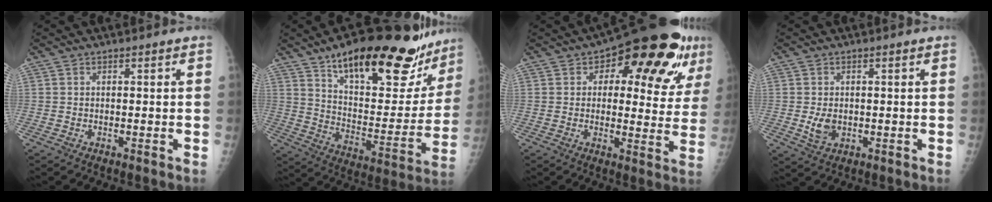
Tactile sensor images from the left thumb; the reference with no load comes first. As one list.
[{"total": 29.8, "force": [20.7, 10.6, 18.6], "torque": [-0.229, -0.073, 0.306]}, {"total": 20.1, "force": [8.9, 9.1, 15.5], "torque": [-0.163, -0.003, 0.117]}, {"total": 3.6, "force": [-0.3, 2.5, 2.6], "torque": [-0.043, -0.005, 0.002]}]